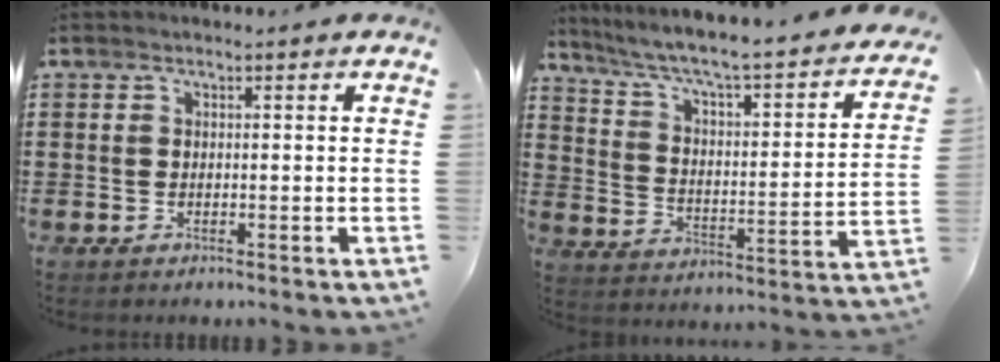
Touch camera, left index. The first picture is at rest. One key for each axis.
{"total": 4.6, "fx": 3.2, "fy": 0.5, "fz": 3.3, "tx": -0.079, "ty": -0.038, "tz": 0.042}